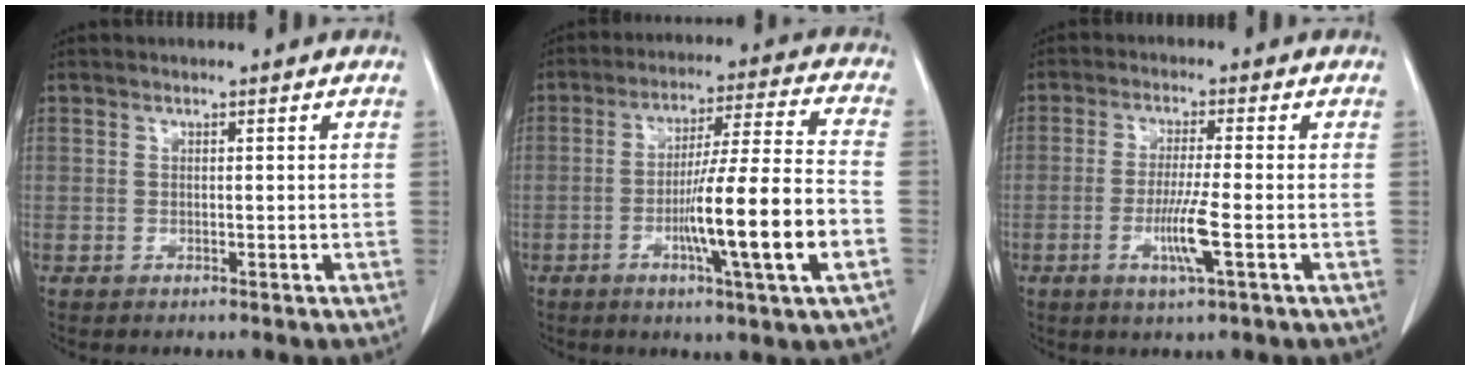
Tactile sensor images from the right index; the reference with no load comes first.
{"total": 15.1, "force": [-4.4, -0.6, 14.5], "torque": [-0.245, -0.006, -0.074]}
{"total": 6.0, "force": [-1.9, -0.4, 5.7], "torque": [-0.109, -0.014, -0.037]}